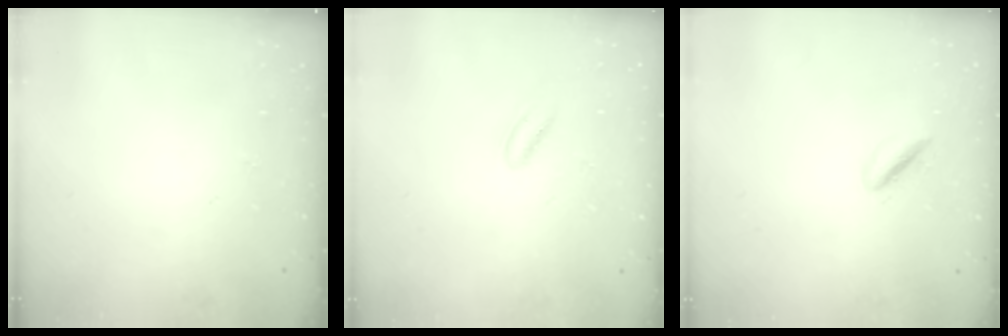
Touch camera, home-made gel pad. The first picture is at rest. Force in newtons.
{"total": 2.6, "press": 2.5, "slide": 0.8}
{"total": 1.8, "press": 1.8, "slide": 0.4}